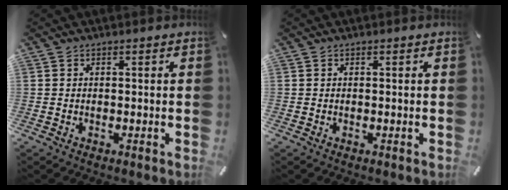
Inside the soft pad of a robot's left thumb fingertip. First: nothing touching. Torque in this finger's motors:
{"motor_torque": [-0.22, -0.19, -0.03, 0.03, 0.00]}